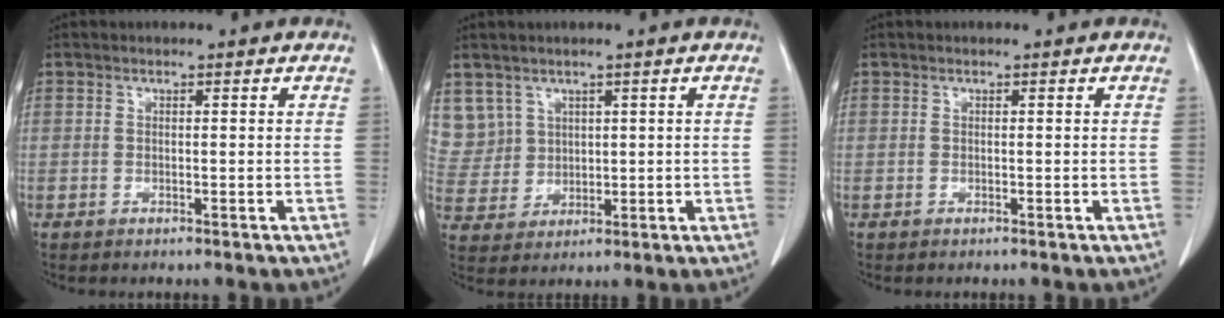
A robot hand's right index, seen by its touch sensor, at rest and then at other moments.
{"total": 7.2, "force": [3.7, 6.2, 0.1], "torque": [-0.012, 0.020, 0.095]}
{"total": 0.0}